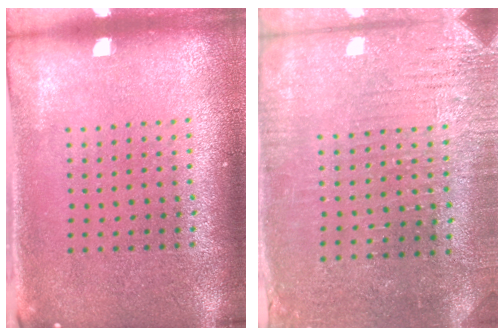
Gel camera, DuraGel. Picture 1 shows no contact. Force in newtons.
{"total": 3.0, "press": 2.9, "slide": 0.7}